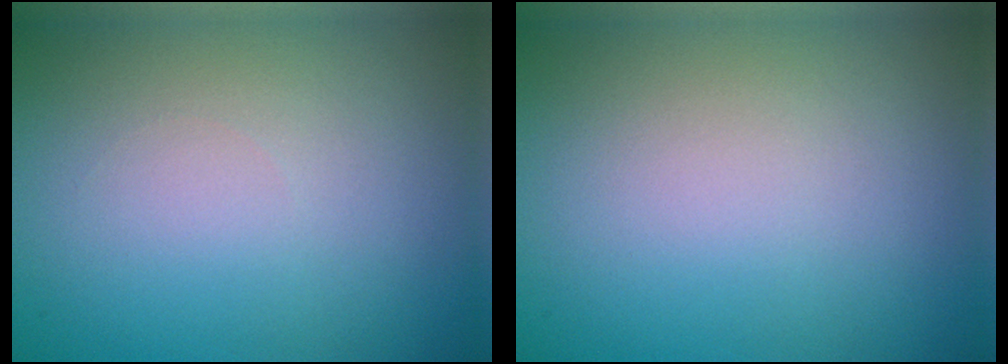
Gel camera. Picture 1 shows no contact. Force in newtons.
{"total": 0.0}